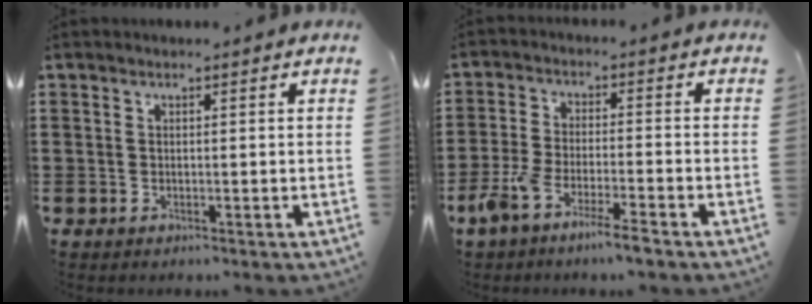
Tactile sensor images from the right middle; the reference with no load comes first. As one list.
[{"total": 6.2, "force": [-4.6, 0.6, 4.1], "torque": [-0.100, -0.014, -0.089]}]